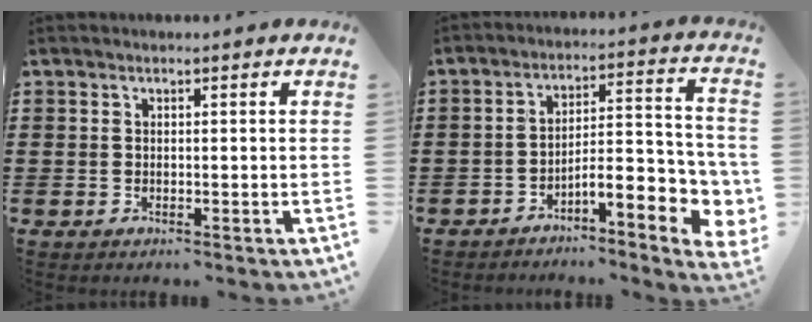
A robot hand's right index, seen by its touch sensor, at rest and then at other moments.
{"total": 7.0, "force": [-3.8, 1.9, 5.6], "torque": [-0.087, -0.019, -0.070]}